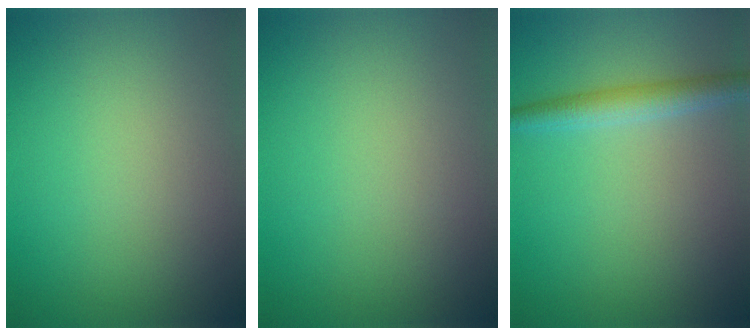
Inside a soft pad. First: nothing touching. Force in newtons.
{"total": 0.0}
{"total": 2.6, "press": 2.6, "slide": 0.0}